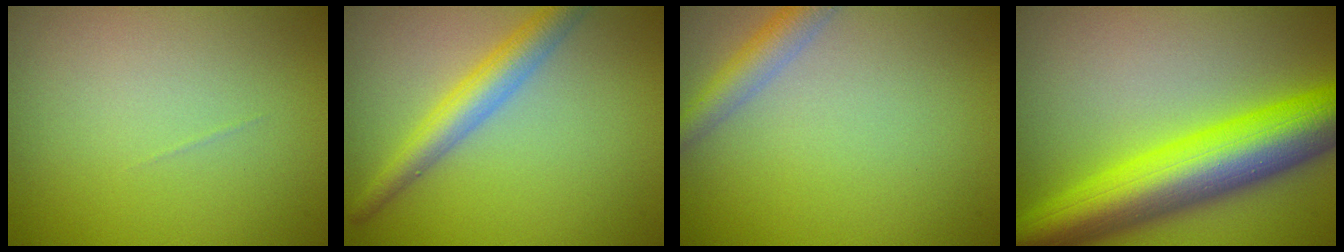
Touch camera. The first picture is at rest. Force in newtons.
{"total": 3.7, "press": 3.7, "slide": 0.1}
{"total": 2.7, "press": 2.7, "slide": 0.2}
{"total": 11.0, "press": 11.0, "slide": 0.3}